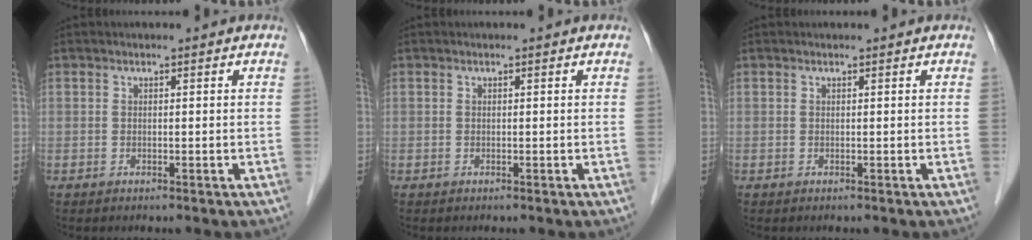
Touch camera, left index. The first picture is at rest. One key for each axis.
{"total": 0.0}
{"total": 0.0}